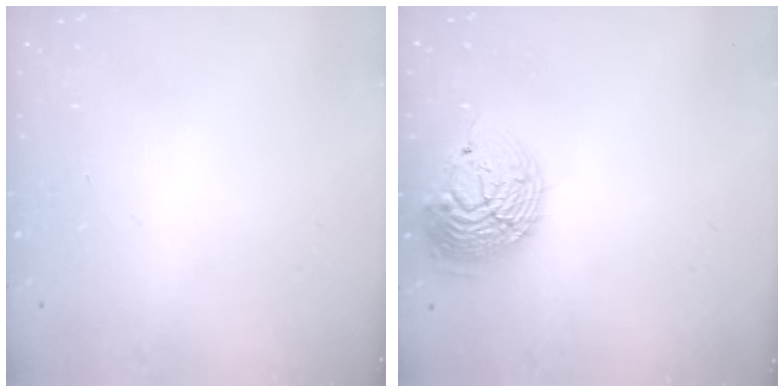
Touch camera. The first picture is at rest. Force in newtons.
{"total": 13.9, "press": 13.8, "slide": 1.0}